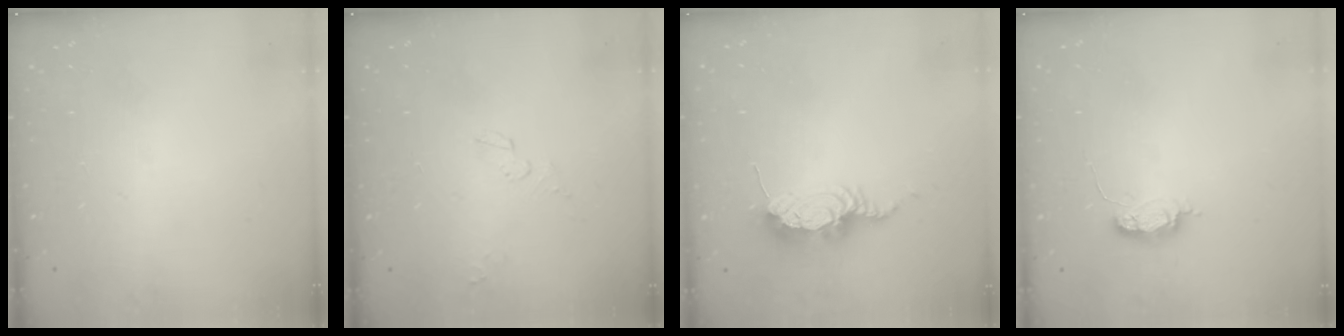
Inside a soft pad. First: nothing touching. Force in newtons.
{"total": 3.0, "press": 2.9, "slide": 0.8}
{"total": 8.9, "press": 8.8, "slide": 1.1}
{"total": 4.5, "press": 4.5, "slide": 0.5}